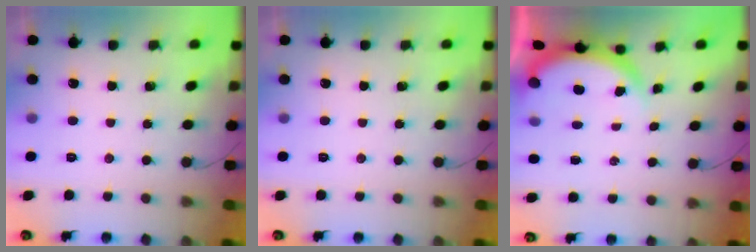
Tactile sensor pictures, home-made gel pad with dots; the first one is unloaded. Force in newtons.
{"total": 0.0}
{"total": 3.9, "press": 3.9, "slide": 0.3}